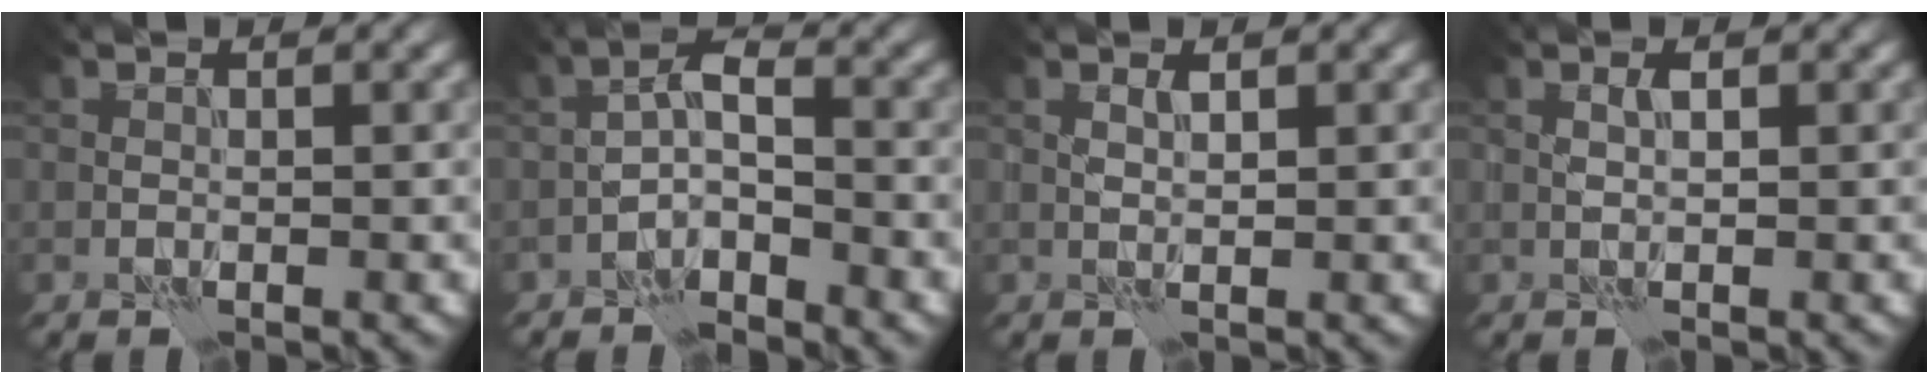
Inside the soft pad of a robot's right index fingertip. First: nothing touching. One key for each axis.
{"total": 3.5, "fx": -2.4, "fy": 1.1, "fz": 2.3, "tx": -0.036, "ty": 0.014, "tz": -0.053}
{"total": 0.9, "fx": 0.5, "fy": 0.2, "fz": 0.7, "tx": -0.016, "ty": 0.000, "tz": 0.009}
{"total": 1.0, "fx": 0.3, "fy": 0.3, "fz": 0.9, "tx": -0.019, "ty": 0.003, "tz": 0.004}